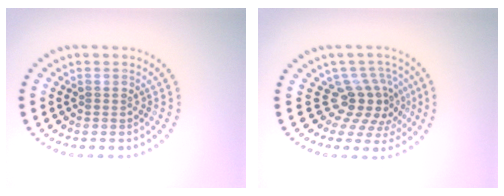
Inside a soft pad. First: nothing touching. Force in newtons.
{"total": 3.9, "press": 2.6, "slide": 2.9}